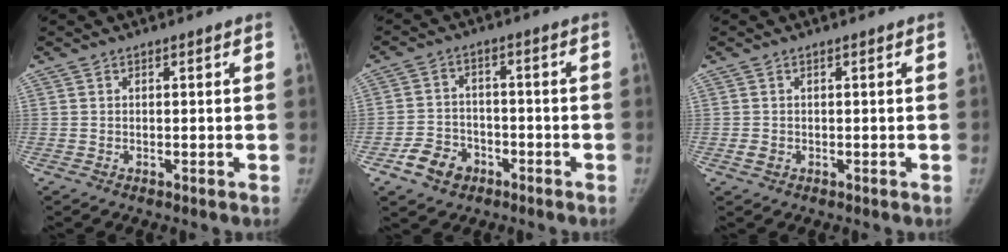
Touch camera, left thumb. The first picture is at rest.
{"total": 7.1, "force": [-3.9, 5.3, 2.6], "torque": [-0.029, 0.023, -0.064]}
{"total": 1.3, "force": [-0.3, 1.1, 0.7], "torque": [-0.010, 0.000, -0.003]}